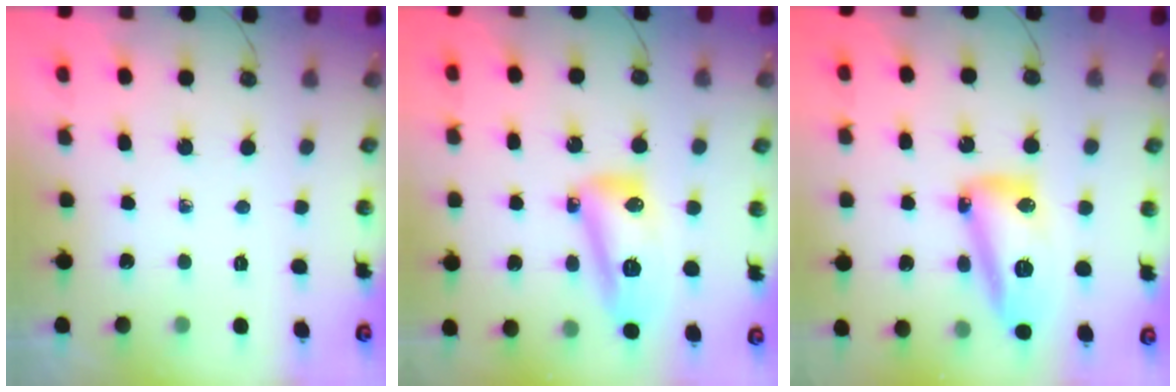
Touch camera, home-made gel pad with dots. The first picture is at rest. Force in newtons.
{"total": 13.1, "press": 13.0, "slide": 1.1}
{"total": 14.7, "press": 14.6, "slide": 1.5}